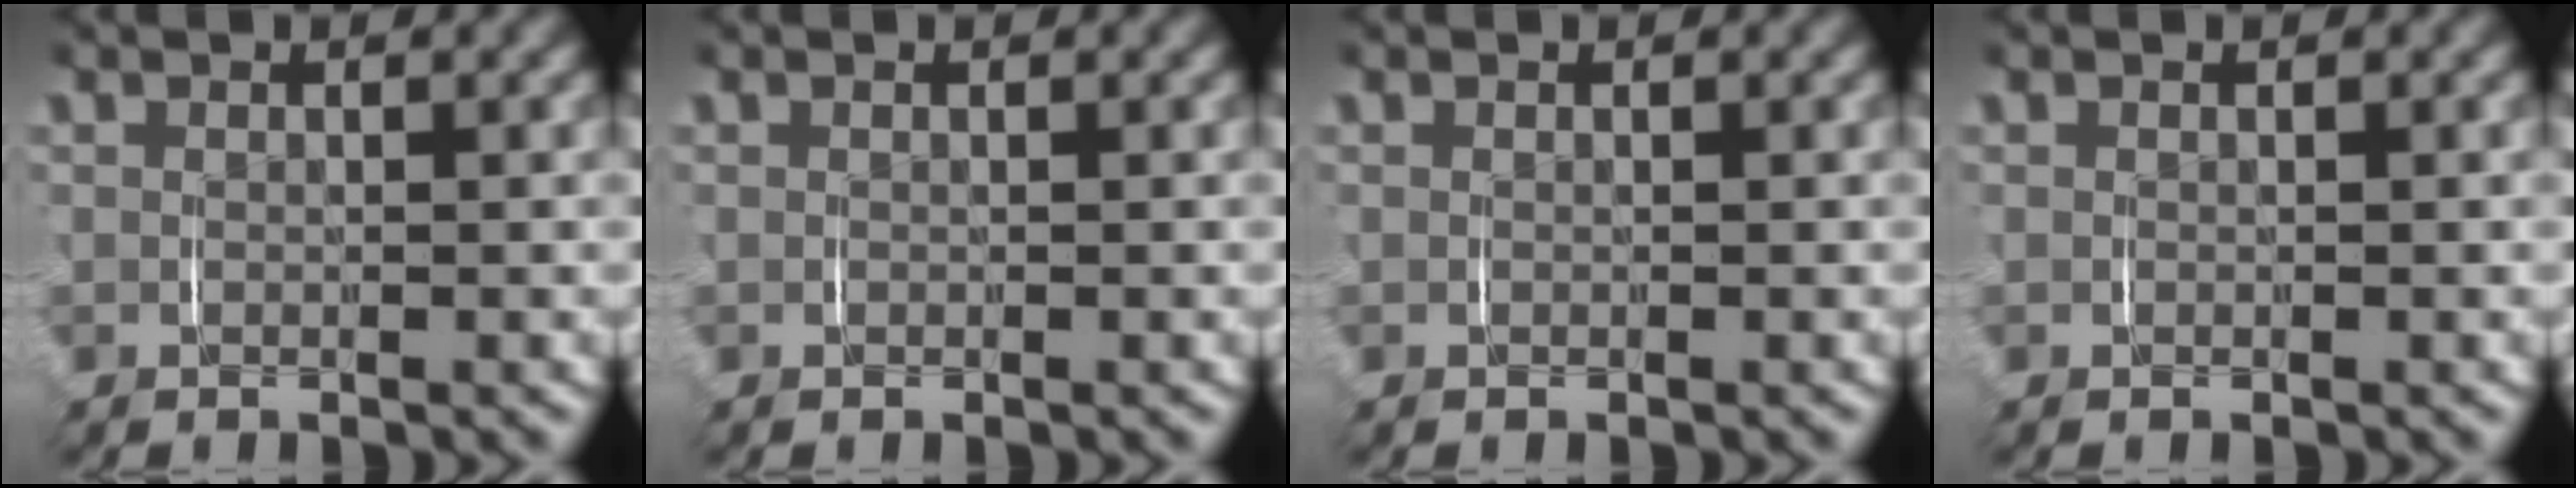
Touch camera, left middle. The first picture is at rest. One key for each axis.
{"total": 0.0}
{"total": 0.0}
{"total": 0.0}